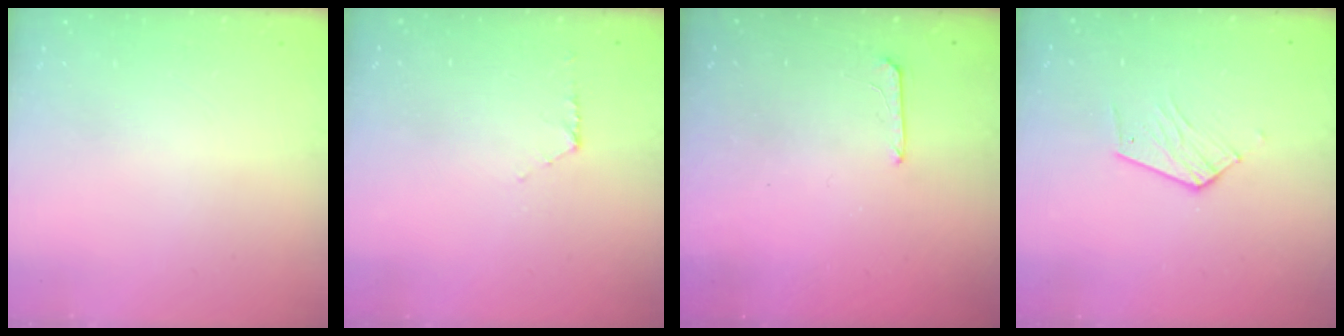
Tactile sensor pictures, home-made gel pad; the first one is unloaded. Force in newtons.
{"total": 5.5, "press": 5.5, "slide": 0.4}
{"total": 5.1, "press": 5.1, "slide": 0.4}
{"total": 7.3, "press": 7.3, "slide": 0.3}